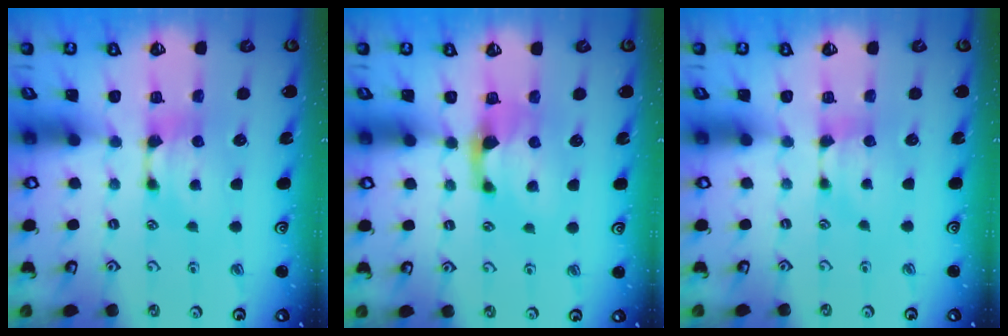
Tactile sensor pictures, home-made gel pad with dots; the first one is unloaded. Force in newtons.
{"total": 1.6, "press": 1.2, "slide": 1.1}
{"total": 0.7, "press": 0.6, "slide": 0.5}